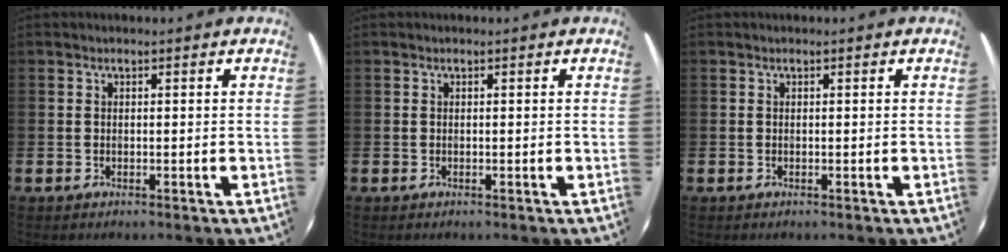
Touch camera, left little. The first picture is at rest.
{"total": 0.0}
{"total": 0.0}